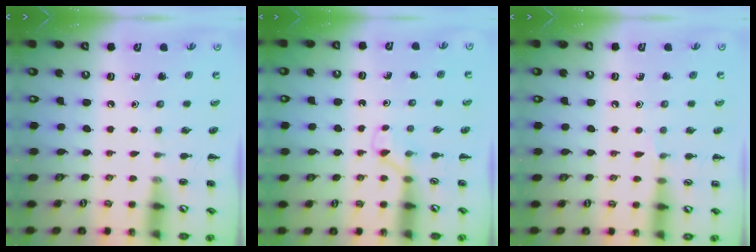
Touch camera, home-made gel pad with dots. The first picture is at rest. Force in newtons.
{"total": 2.8, "press": 2.6, "slide": 1.0}
{"total": 3.0, "press": 2.8, "slide": 0.9}